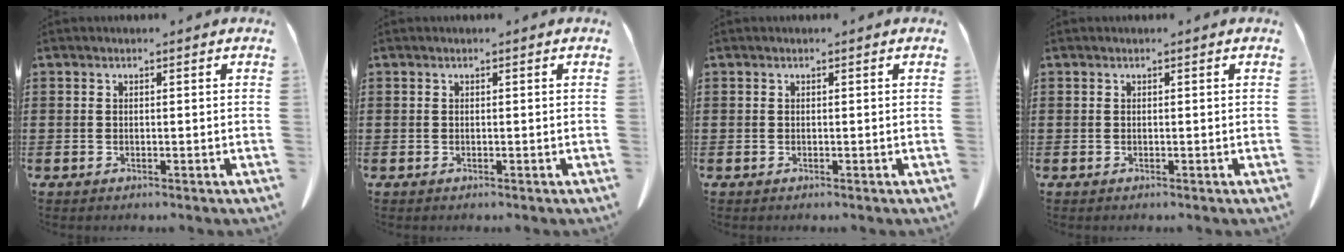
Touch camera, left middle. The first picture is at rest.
{"total": 0.0}
{"total": 0.0}
{"total": 0.0}